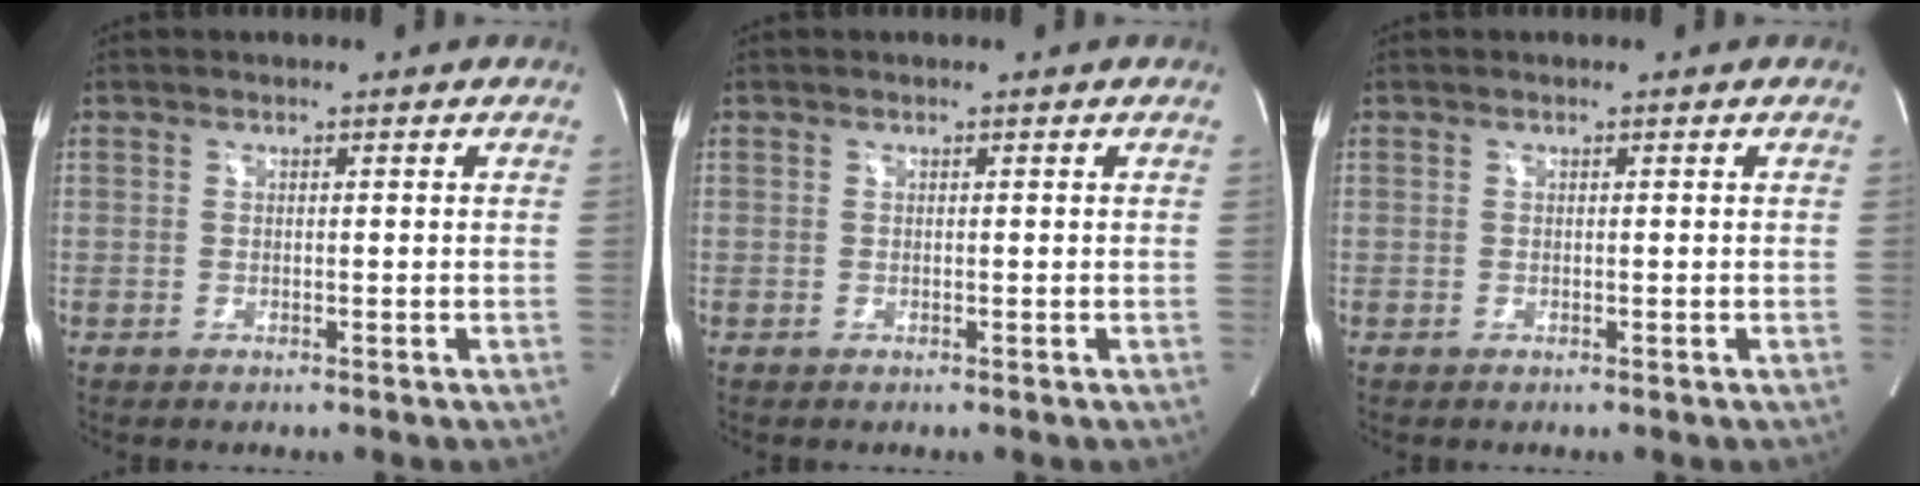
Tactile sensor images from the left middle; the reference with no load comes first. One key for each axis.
{"total": 0.0}
{"total": 0.0}